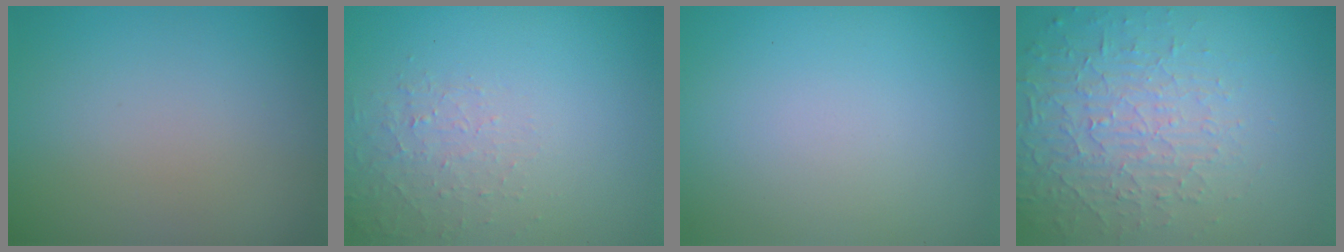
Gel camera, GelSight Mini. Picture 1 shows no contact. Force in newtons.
{"total": 1.3, "press": 0.4, "slide": 1.2}
{"total": 0.0}
{"total": 4.9, "press": 3.2, "slide": 3.7}